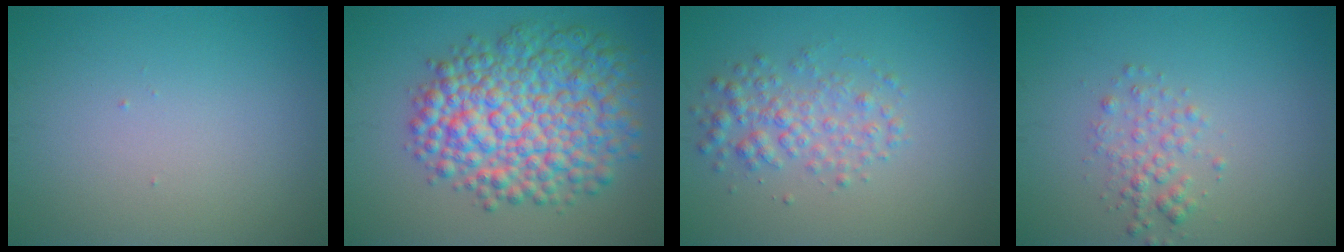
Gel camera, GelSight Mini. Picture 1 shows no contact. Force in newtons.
{"total": 10.3, "press": 10.2, "slide": 0.2}
{"total": 3.0, "press": 3.0, "slide": 0.0}
{"total": 2.0, "press": 2.0, "slide": 0.1}